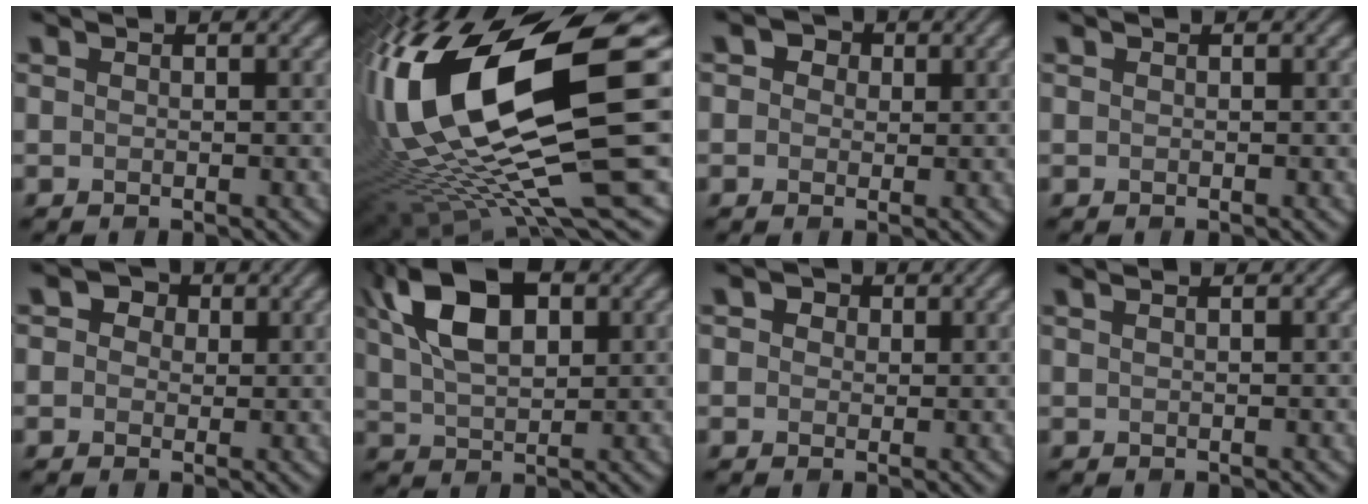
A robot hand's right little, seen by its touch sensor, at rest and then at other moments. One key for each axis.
{"total": 19.0, "fx": 3.7, "fy": 6.9, "fz": 17.3, "tx": -0.338, "ty": -0.006, "tz": 0.071}
{"total": 3.9, "fx": 1.8, "fy": 2.8, "fz": 1.9, "tx": -0.026, "ty": 0.015, "tz": 0.002}
{"total": 0.0}
{"total": 4.1, "fx": 1.8, "fy": 3.0, "fz": 2.0, "tx": -0.024, "ty": 0.014, "tz": -0.001}
{"total": 9.9, "fx": 3.9, "fy": 5.3, "fz": 7.4, "tx": -0.146, "ty": 0.025, "tz": 0.062}
{"total": 2.9, "fx": 1.4, "fy": 2.1, "fz": 1.4, "tx": -0.021, "ty": 0.013, "tz": -0.001}
{"total": 1.1, "fx": 0.5, "fy": 0.5, "fz": 0.8, "tx": -0.009, "ty": 0.001, "tz": 0.001}